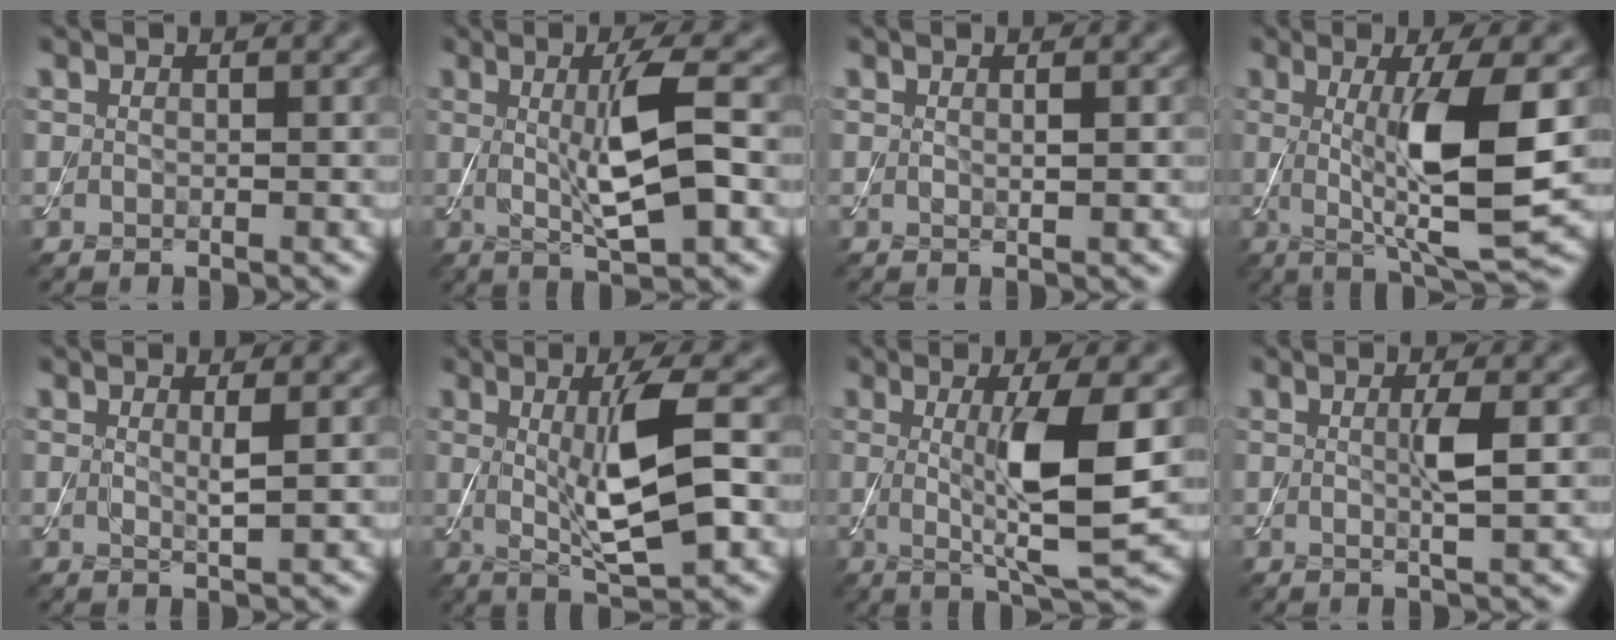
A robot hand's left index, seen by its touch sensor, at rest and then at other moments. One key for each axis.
{"total": 6.1, "fx": 0.3, "fy": 1.2, "fz": 5.9, "tx": -0.109, "ty": -0.005, "tz": 0.008}
{"total": 0.7, "fx": 0.2, "fy": 0.1, "fz": 0.7, "tx": -0.010, "ty": 0.001, "tz": 0.002}
{"total": 8.6, "fx": 0.3, "fy": 1.6, "fz": 8.4, "tx": -0.131, "ty": -0.016, "tz": 0.012}
{"total": 1.5, "fx": 0.5, "fy": 0.2, "fz": 1.4, "tx": -0.024, "ty": -0.005, "tz": 0.004}
{"total": 7.2, "fx": 0.2, "fy": 1.6, "fz": 7.1, "tx": -0.120, "ty": -0.006, "tz": 0.009}
{"total": 7.1, "fx": 0.4, "fy": 1.2, "fz": 7.0, "tx": -0.120, "ty": -0.011, "tz": 0.011}
{"total": 2.3, "fx": 0.2, "fy": 0.2, "fz": 2.2, "tx": -0.044, "ty": -0.002, "tz": 0.001}